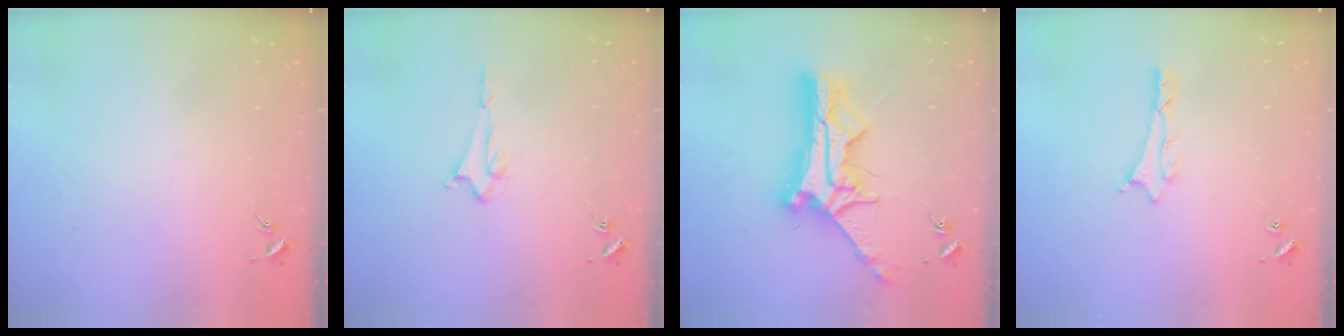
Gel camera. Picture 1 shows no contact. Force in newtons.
{"total": 1.5, "press": 1.5, "slide": 0.2}
{"total": 13.3, "press": 13.3, "slide": 1.1}
{"total": 0.8, "press": 0.8, "slide": 0.2}